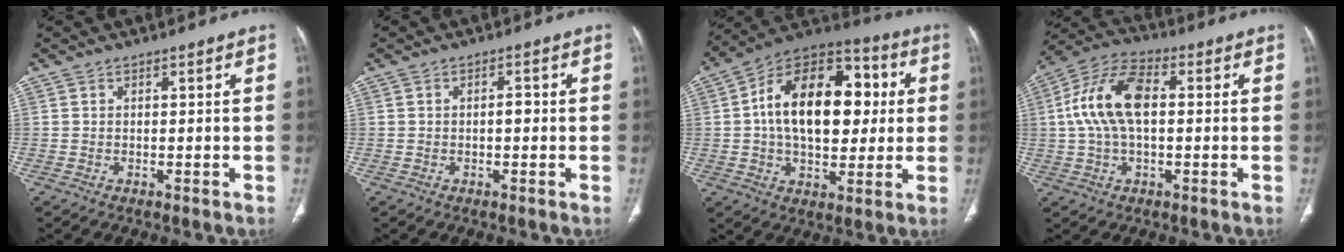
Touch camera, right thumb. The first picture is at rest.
{"total": 1.5, "force": [-0.2, 0.8, 1.3], "torque": [-0.015, 0.004, -0.006]}
{"total": 22.9, "force": [2.6, 13.8, 18.0], "torque": [-0.262, 0.024, 0.036]}
{"total": 13.0, "force": [1.2, 6.9, 11.0], "torque": [-0.221, 0.032, 0.015]}